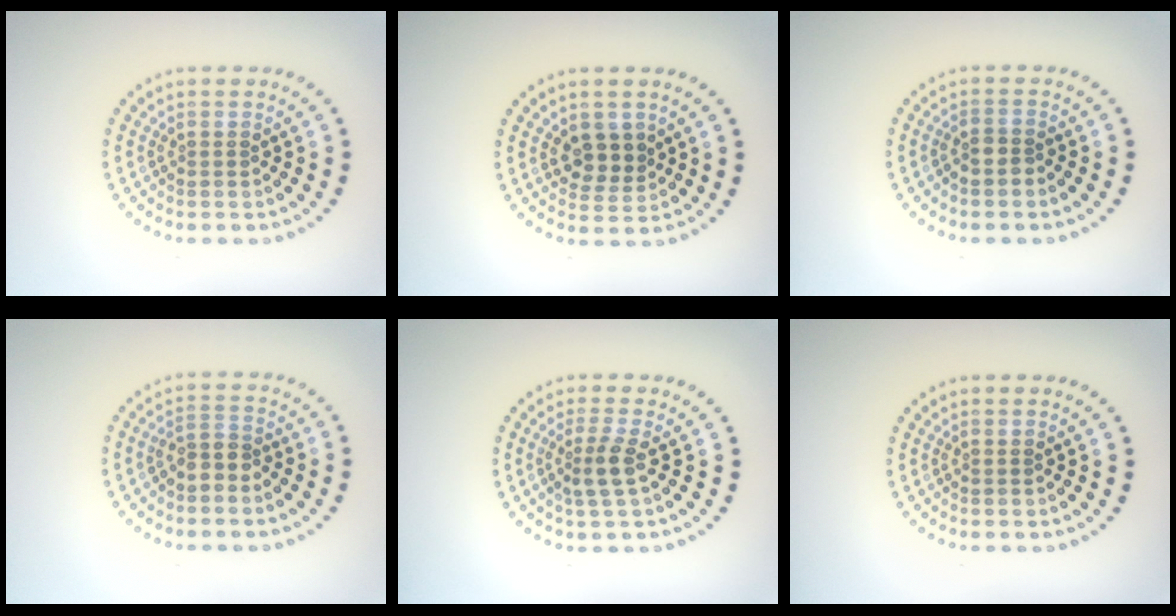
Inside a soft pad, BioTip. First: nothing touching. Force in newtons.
{"total": 2.7, "press": 2.5, "slide": 1.1}
{"total": 1.5, "press": 1.4, "slide": 0.7}
{"total": 2.2, "press": 1.8, "slide": 1.1}
{"total": 2.3, "press": 1.8, "slide": 1.3}
{"total": 0.0}